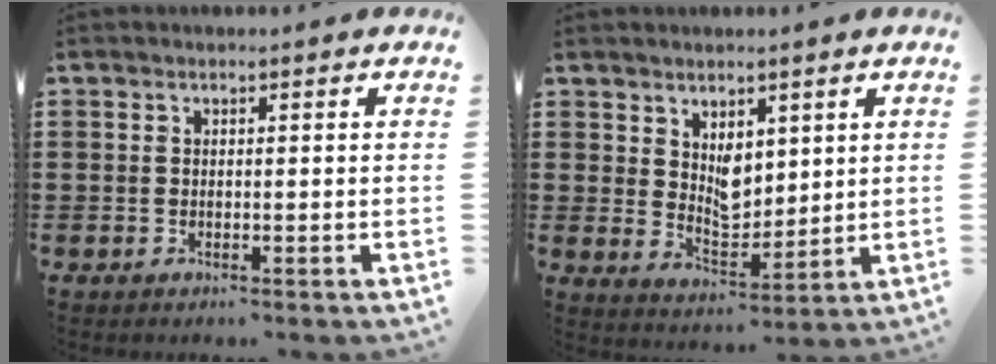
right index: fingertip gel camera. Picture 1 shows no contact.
{"total": 5.1, "force": [2.7, 3.2, 2.8], "torque": [-0.057, -0.004, 0.050]}